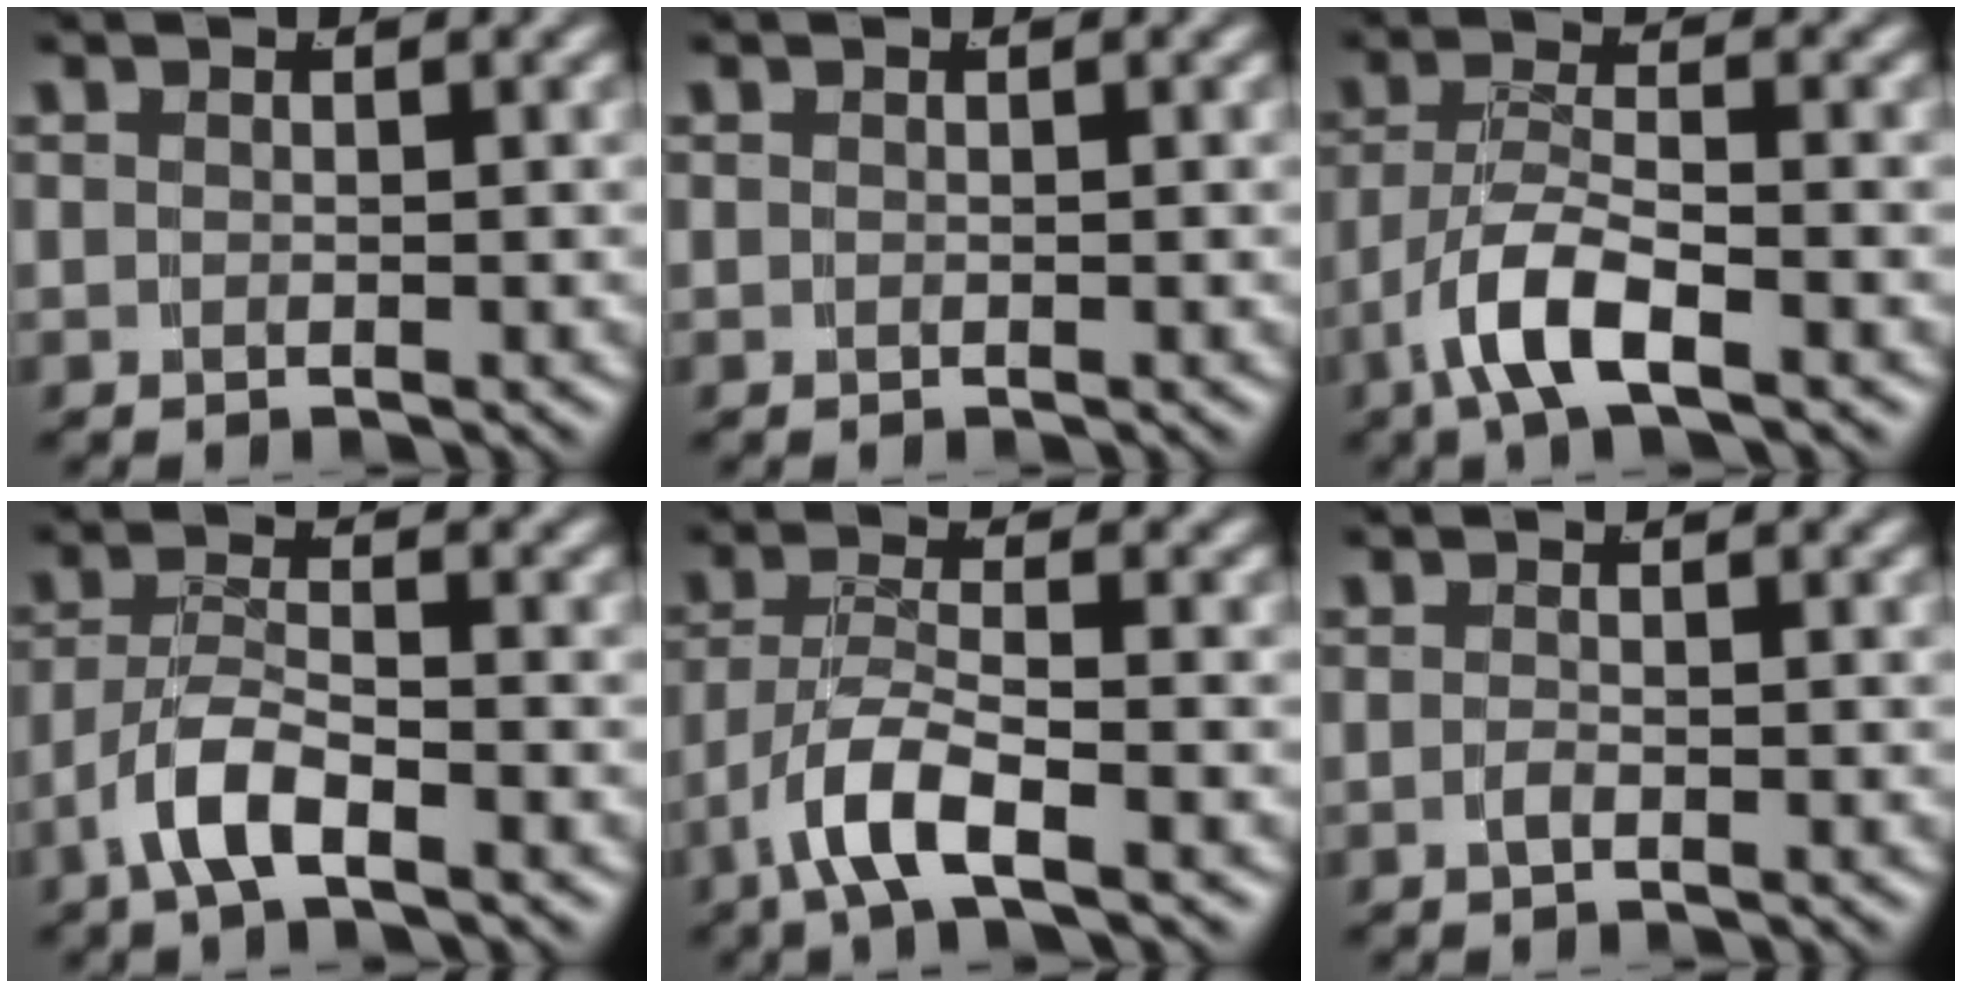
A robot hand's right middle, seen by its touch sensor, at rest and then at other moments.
{"total": 0.0}
{"total": 4.3, "force": [-2.1, 1.2, 3.6], "torque": [-0.075, -0.017, -0.027]}
{"total": 3.5, "force": [-2.0, 1.0, 2.7], "torque": [-0.053, -0.010, -0.031]}
{"total": 4.0, "force": [-2.0, 0.9, 3.3], "torque": [-0.074, -0.017, -0.027]}
{"total": 0.8, "force": [-0.6, -0.3, 0.3], "torque": [-0.011, -0.005, -0.008]}